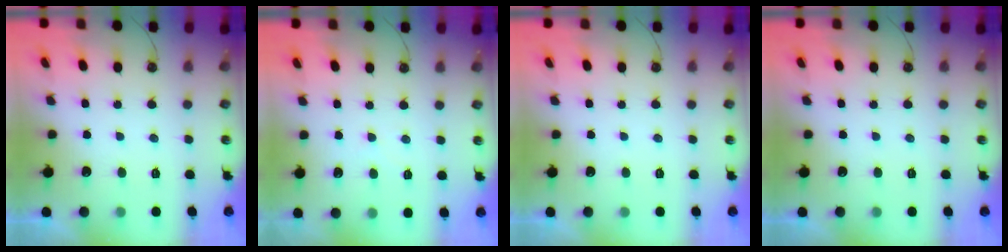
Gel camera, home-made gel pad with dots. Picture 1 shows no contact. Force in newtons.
{"total": 2.5, "press": 2.5, "slide": 0.4}
{"total": 0.0}
{"total": 0.0}